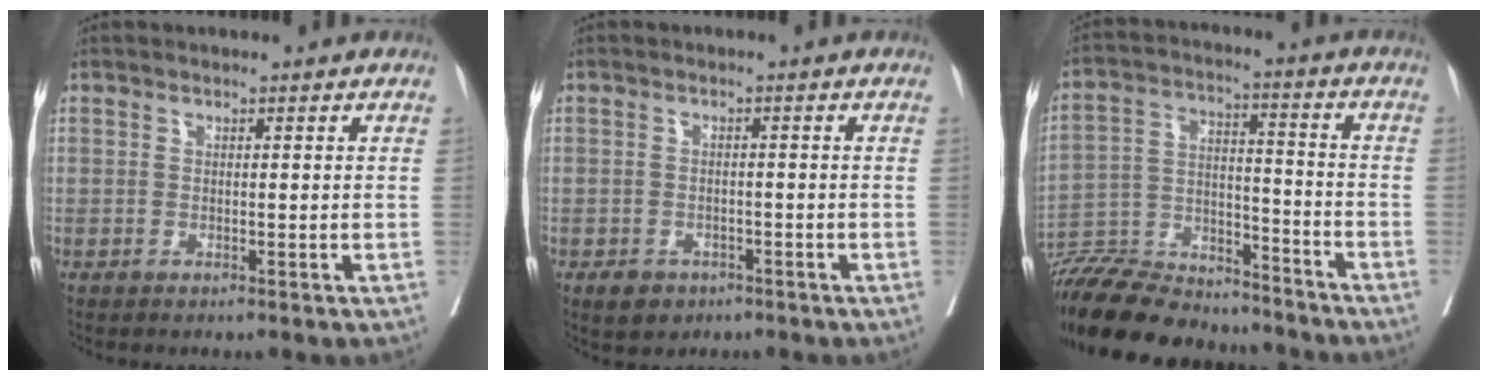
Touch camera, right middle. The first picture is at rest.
{"total": 3.2, "force": [-2.1, 2.2, 1.1], "torque": [-0.017, 0.003, -0.025]}
{"total": 20.1, "force": [-18.5, 4.4, 6.6], "torque": [-0.140, -0.005, -0.301]}